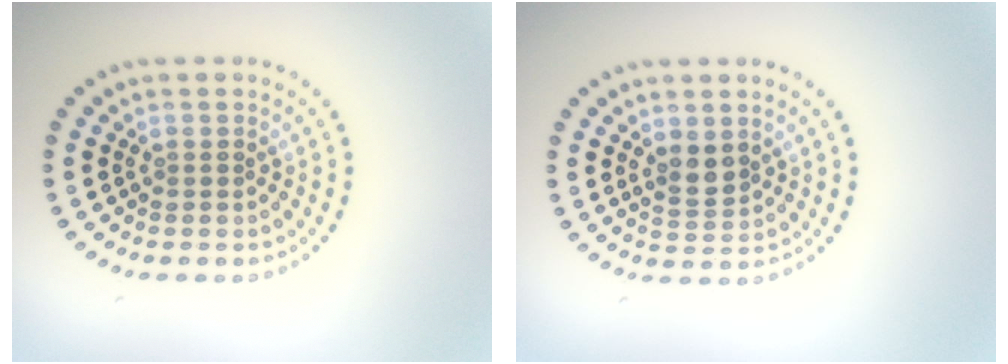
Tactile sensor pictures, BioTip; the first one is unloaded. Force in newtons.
{"total": 2.0, "press": 1.7, "slide": 1.0}